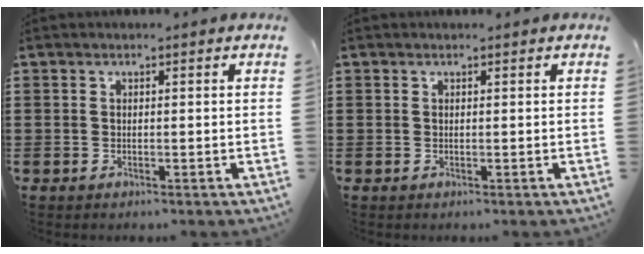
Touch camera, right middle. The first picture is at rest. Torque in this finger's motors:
{"motor_torque": [0.19, 0.01, -0.01, 0.00]}